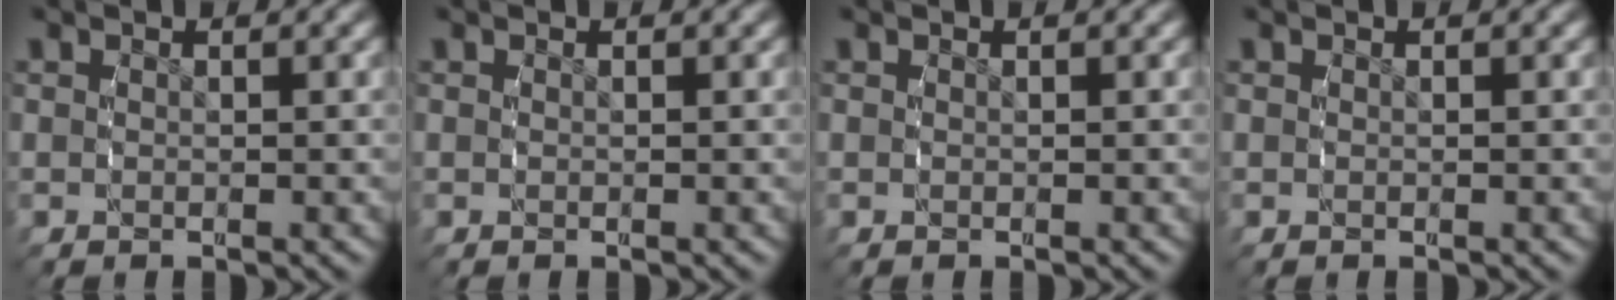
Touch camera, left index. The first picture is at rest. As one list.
[{"total": 0.0}, {"total": 0.0}, {"total": 0.0}]